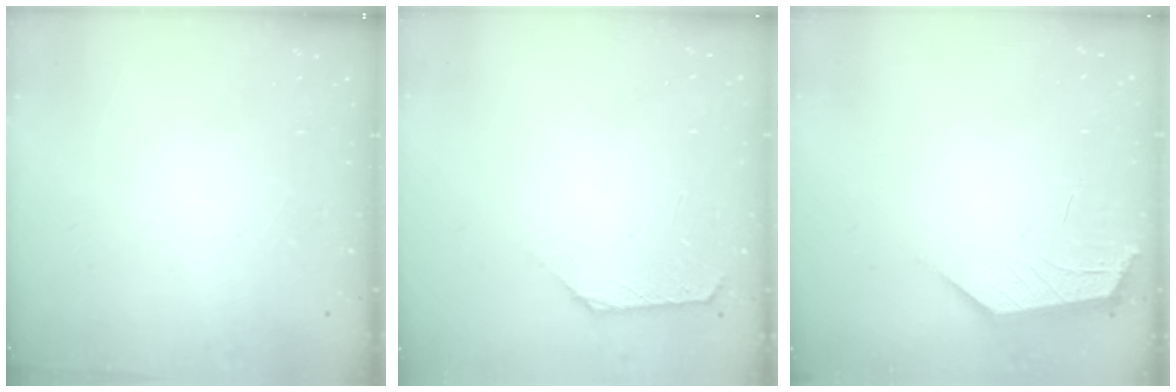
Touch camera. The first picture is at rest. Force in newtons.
{"total": 1.6, "press": 1.5, "slide": 0.6}
{"total": 1.8, "press": 1.8, "slide": 0.4}